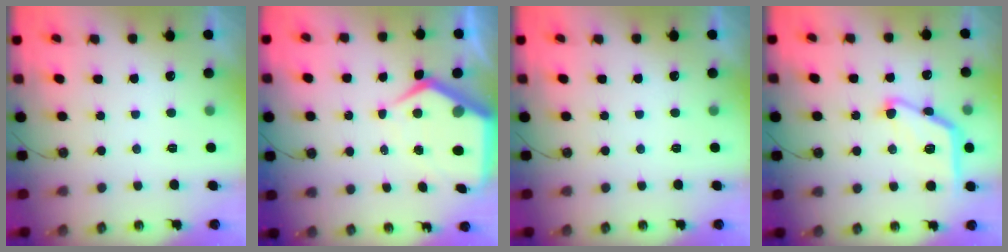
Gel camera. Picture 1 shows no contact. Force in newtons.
{"total": 10.2, "press": 10.2, "slide": 1.1}
{"total": 0.0}
{"total": 13.8, "press": 13.8, "slide": 0.4}